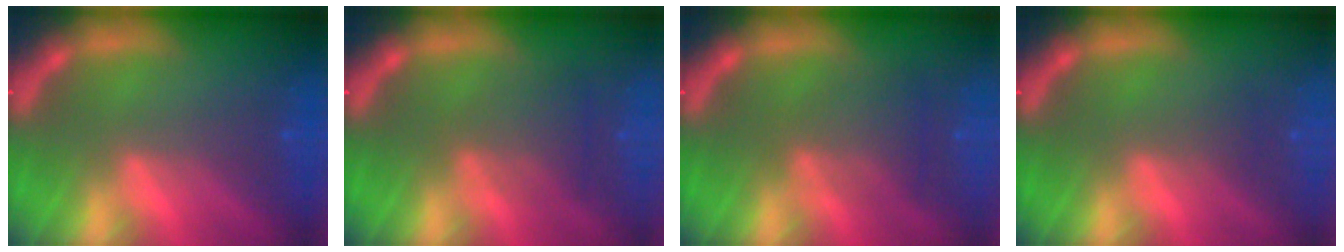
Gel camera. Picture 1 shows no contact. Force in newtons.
{"total": 3.0}
{"total": 3.4}
{"total": 1.0}